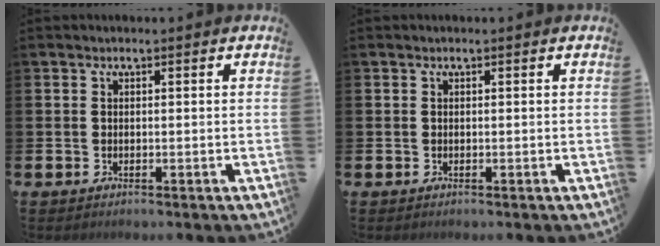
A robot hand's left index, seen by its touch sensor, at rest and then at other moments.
{"total": 0.0}